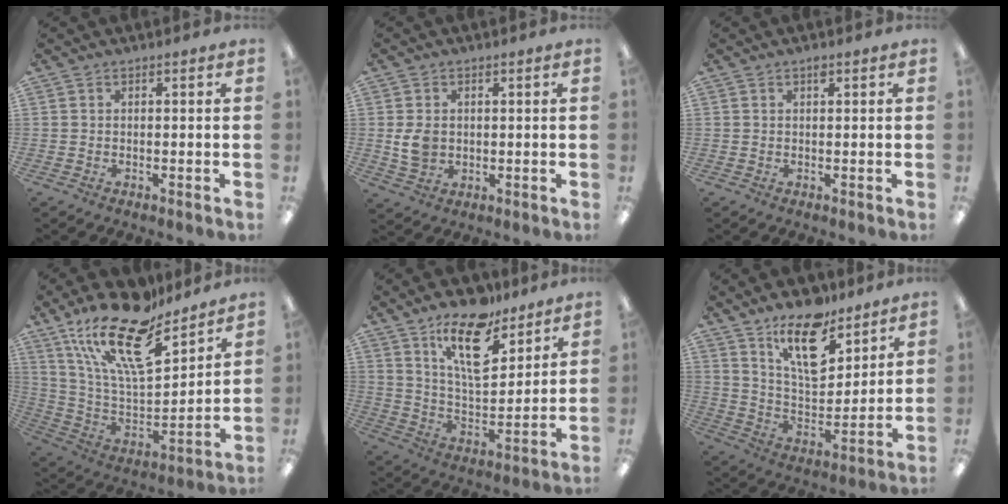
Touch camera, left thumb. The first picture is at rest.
{"total": 5.5, "force": [0.4, 4.3, 3.3], "torque": [-0.068, 0.001, 0.007]}
{"total": 1.0, "force": [0.6, 0.4, 0.7], "torque": [-0.008, -0.002, 0.009]}
{"total": 21.8, "force": [15.5, 7.6, 13.3], "torque": [-0.259, -0.104, 0.270]}
{"total": 16.5, "force": [11.0, 6.9, 10.2], "torque": [-0.159, -0.058, 0.187]}
{"total": 16.1, "force": [11.1, 7.0, 9.2], "torque": [-0.143, -0.065, 0.193]}